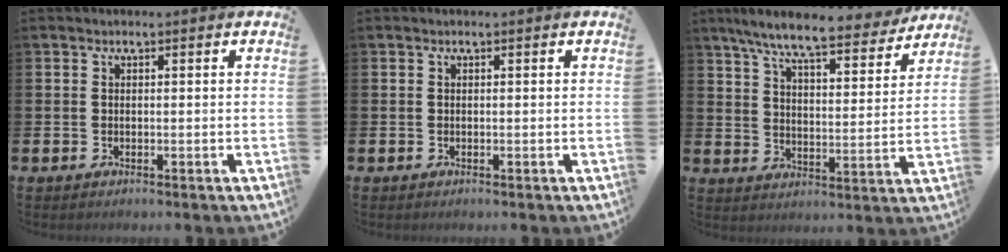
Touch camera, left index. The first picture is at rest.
{"total": 0.0}
{"total": 9.0, "force": [8.0, 1.2, 3.9], "torque": [-0.086, -0.048, 0.136]}